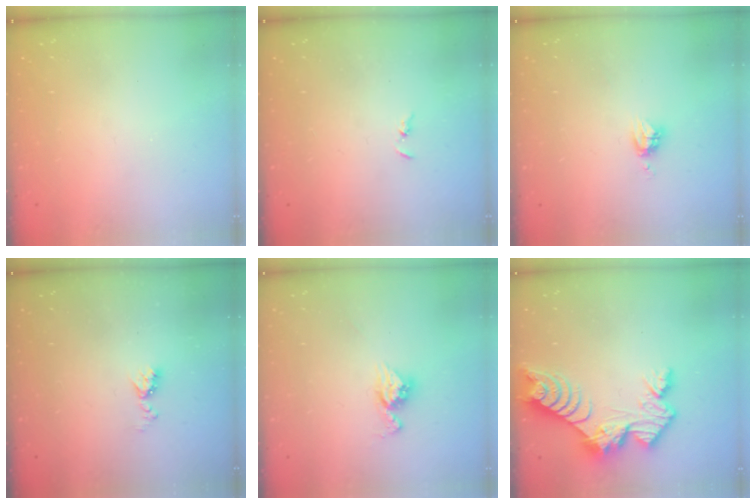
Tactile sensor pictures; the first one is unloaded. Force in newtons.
{"total": 1.3, "press": 1.2, "slide": 0.3}
{"total": 3.8, "press": 3.8, "slide": 0.4}
{"total": 5.9, "press": 5.9, "slide": 0.8}
{"total": 9.0, "press": 8.9, "slide": 0.7}
{"total": 11.3, "press": 11.3, "slide": 0.8}